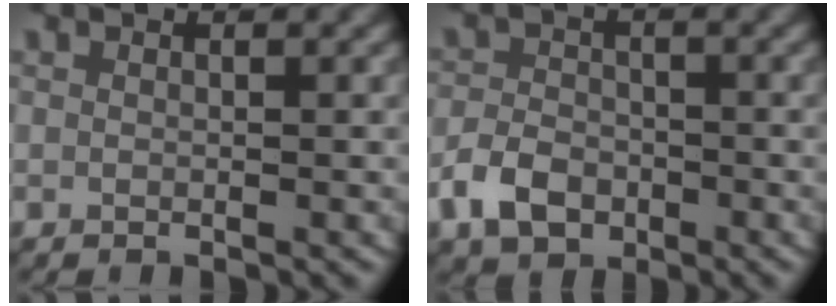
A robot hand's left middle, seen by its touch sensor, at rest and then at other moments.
{"total": 4.0, "force": [-2.1, 2.9, 1.9], "torque": [-0.034, -0.004, -0.040]}